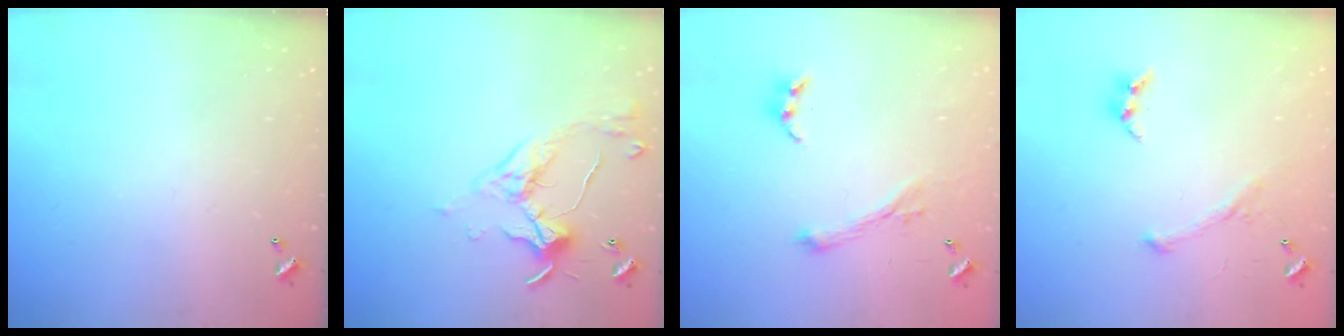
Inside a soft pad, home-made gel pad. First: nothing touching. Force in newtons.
{"total": 5.7, "press": 5.7, "slide": 1.0}
{"total": 1.1, "press": 0.6, "slide": 0.9}
{"total": 2.8, "press": 2.6, "slide": 1.0}